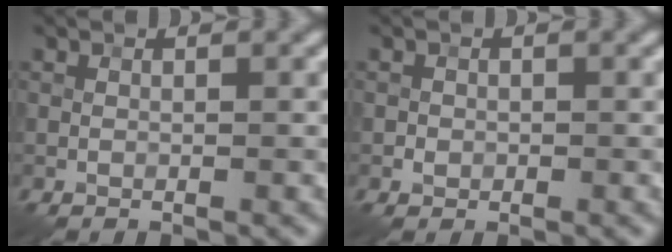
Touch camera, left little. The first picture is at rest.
{"total": 0.7, "force": [-0.2, 0.7, 0.1], "torque": [0.004, -0.002, -0.004]}